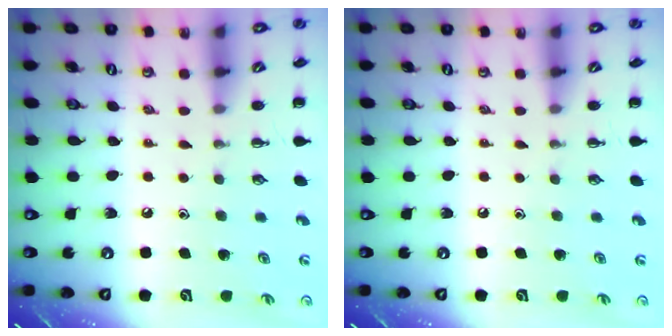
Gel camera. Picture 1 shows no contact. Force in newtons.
{"total": 0.0}